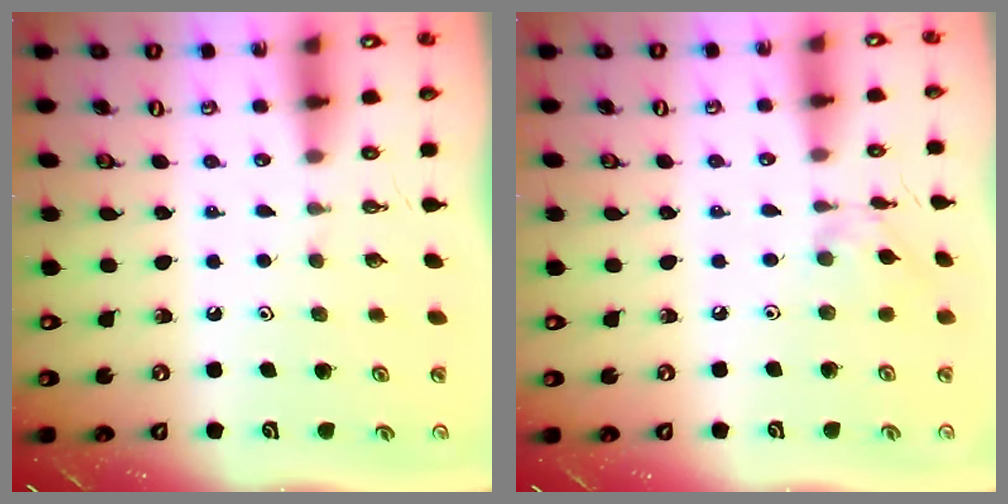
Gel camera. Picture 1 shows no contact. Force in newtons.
{"total": 2.0, "press": 2.0, "slide": 0.2}